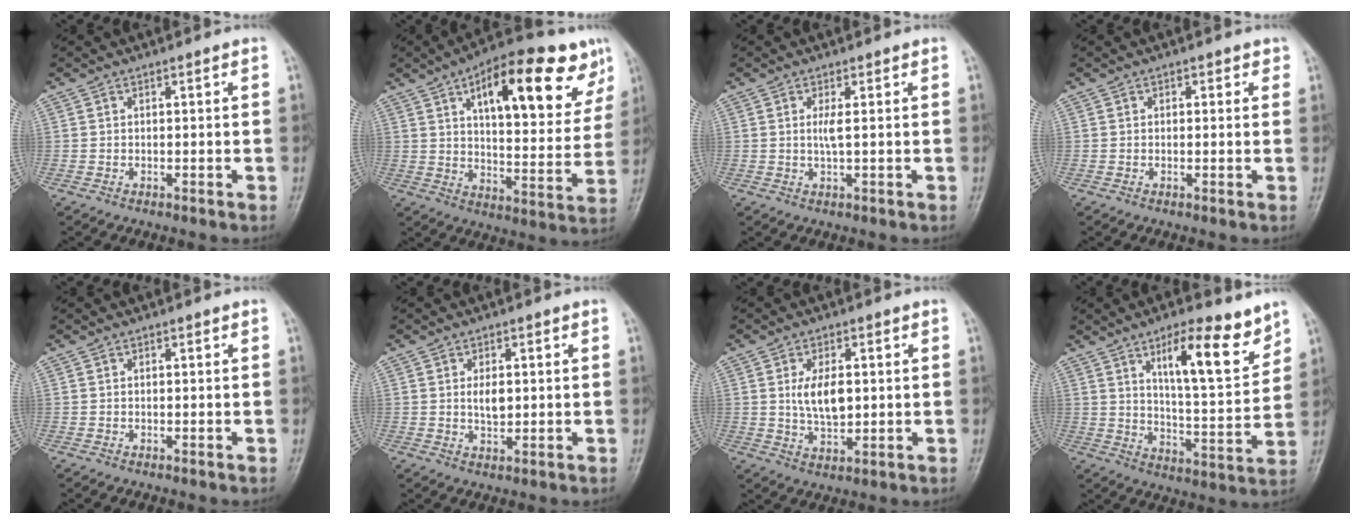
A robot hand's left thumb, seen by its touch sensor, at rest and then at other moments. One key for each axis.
{"total": 23.5, "fx": 11.4, "fy": 9.4, "fz": 18.2, "tx": -0.221, "ty": -0.022, "tz": 0.165}
{"total": 1.9, "fx": 0.3, "fy": 0.3, "fz": 1.8, "tx": -0.043, "ty": -0.004, "tz": 0.008}
{"total": 1.3, "fx": 0.6, "fy": 1.0, "fz": 0.5, "tx": 0.011, "ty": 0.000, "tz": 0.002}
{"total": 0.0}
{"total": 3.5, "fx": 0.6, "fy": 2.0, "fz": 2.8, "tx": -0.040, "ty": -0.006, "tz": 0.012}
{"total": 7.0, "fx": 1.0, "fy": 3.8, "fz": 5.8, "tx": -0.095, "ty": -0.009, "tz": 0.020}
{"total": 14.2, "fx": 8.6, "fy": 4.2, "fz": 10.6, "tx": -0.132, "ty": -0.057, "tz": 0.138}